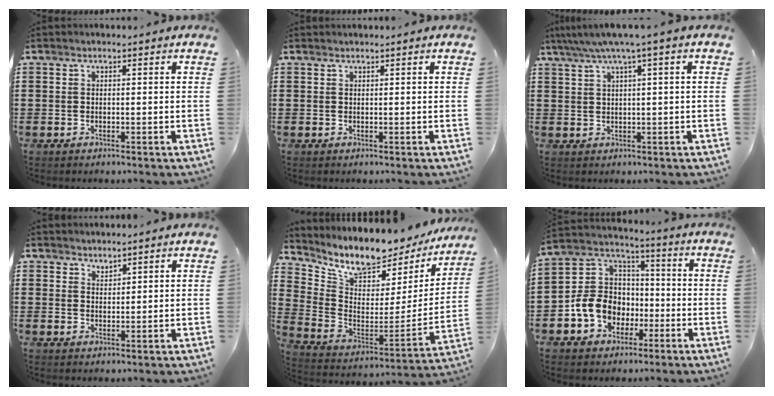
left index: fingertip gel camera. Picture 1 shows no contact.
{"total": 0.0}
{"total": 3.2, "force": [1.0, -0.4, 3.0], "torque": [-0.060, -0.005, 0.015]}
{"total": 2.0, "force": [1.8, 0.4, -0.5], "torque": [0.004, 0.001, 0.037]}
{"total": 7.3, "force": [6.2, 2.3, 3.1], "torque": [-0.089, -0.057, 0.103]}
{"total": 10.5, "force": [-3.8, 8.9, 4.3], "torque": [-0.132, 0.022, -0.076]}